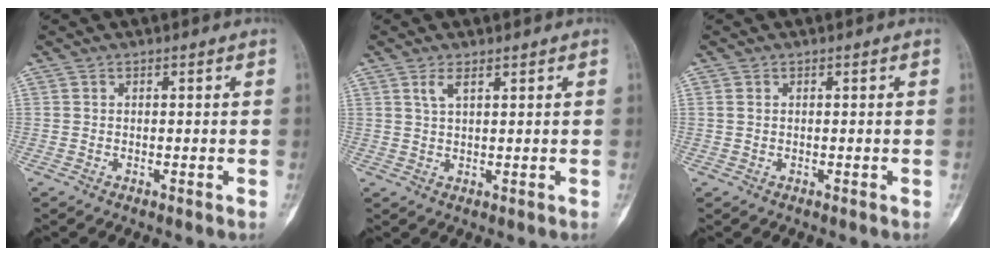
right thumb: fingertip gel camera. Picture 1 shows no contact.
{"total": 2.4, "force": [1.4, 0.7, 1.8], "torque": [-0.041, -0.003, 0.033]}
{"total": 0.7, "force": [0.3, 0.5, 0.5], "torque": [-0.010, 0.003, 0.008]}